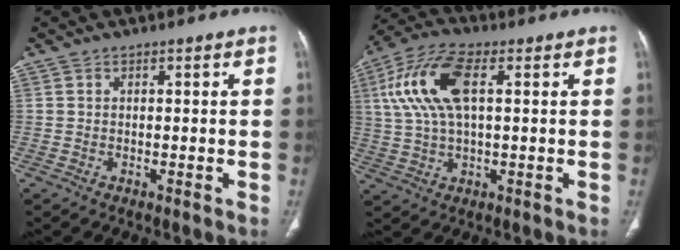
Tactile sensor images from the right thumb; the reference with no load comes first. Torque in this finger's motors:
{"motor_torque": [-0.45, 2.08, 1.51, 0.04, 0.18]}